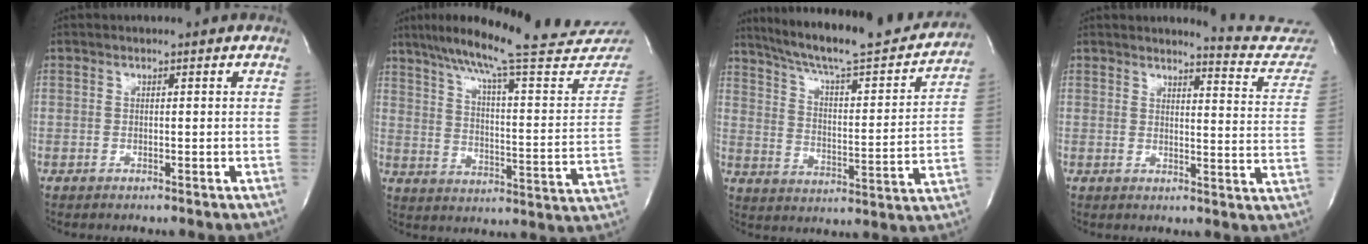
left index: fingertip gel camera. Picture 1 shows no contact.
{"total": 29.0, "force": [25.5, 1.9, 13.6], "torque": [-0.213, -0.065, 0.331]}
{"total": 24.9, "force": [22.0, 3.2, 11.2], "torque": [-0.179, -0.025, 0.303]}
{"total": 10.6, "force": [10.5, 0.2, 0.6], "torque": [0.006, -0.085, 0.098]}